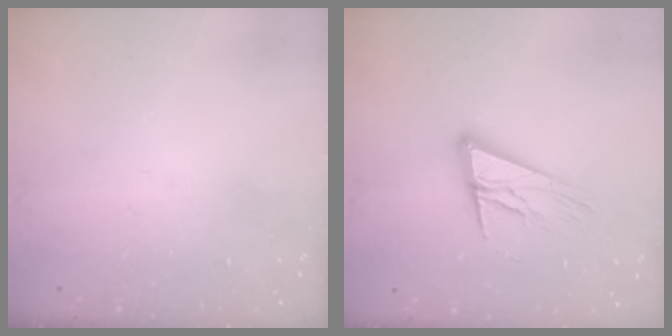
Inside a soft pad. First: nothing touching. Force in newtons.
{"total": 13.3, "press": 13.1, "slide": 2.5}